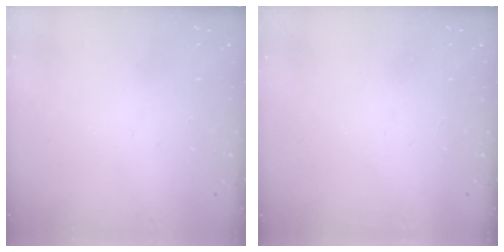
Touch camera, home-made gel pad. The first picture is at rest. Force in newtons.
{"total": 1.7, "press": 1.6, "slide": 0.1}